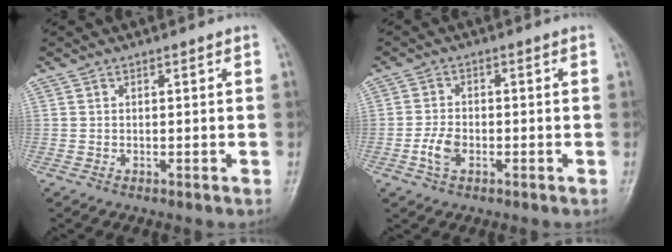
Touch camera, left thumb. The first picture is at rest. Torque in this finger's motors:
{"motor_torque": [-0.22, 0.26, 0.03, -0.04, 0.03]}